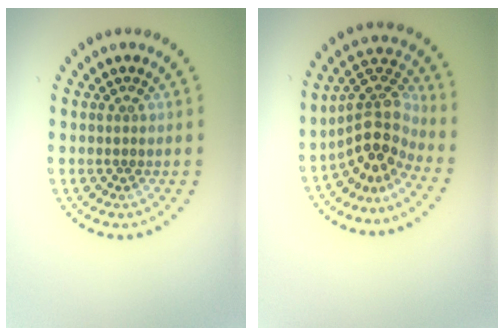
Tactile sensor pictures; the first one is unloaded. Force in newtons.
{"total": 4.4, "press": 3.2, "slide": 3.0}